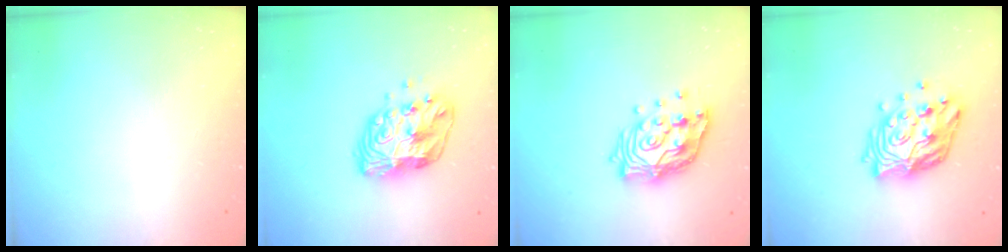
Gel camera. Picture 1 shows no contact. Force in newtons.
{"total": 11.9, "press": 11.9, "slide": 0.8}
{"total": 16.1, "press": 16.0, "slide": 1.8}
{"total": 16.5, "press": 16.4, "slide": 1.7}